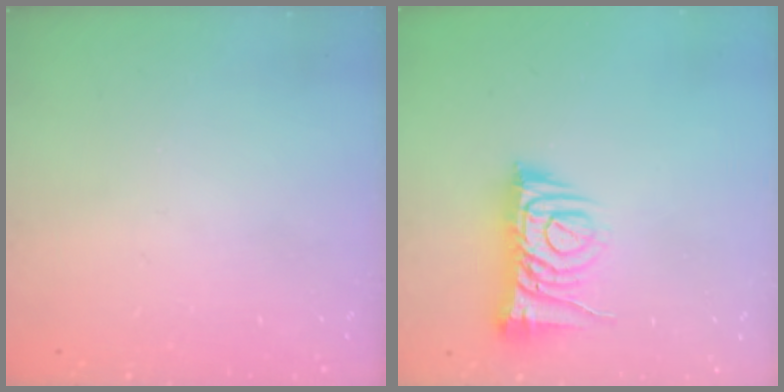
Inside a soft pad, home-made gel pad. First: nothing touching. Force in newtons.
{"total": 9.0, "press": 8.9, "slide": 1.4}